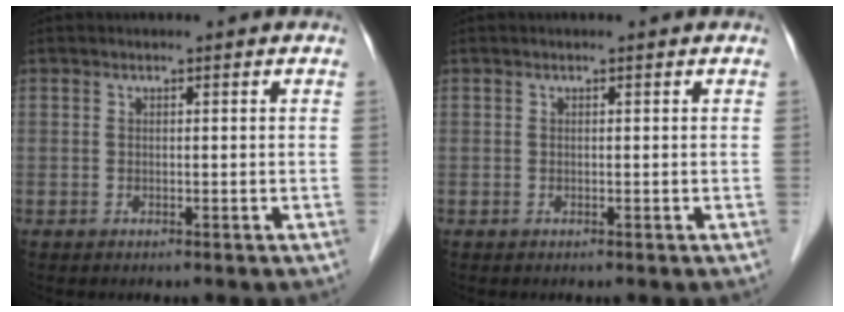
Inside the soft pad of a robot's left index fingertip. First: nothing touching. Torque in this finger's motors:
{"motor_torque": [-0.08, 0.08, 0.00, 0.00]}